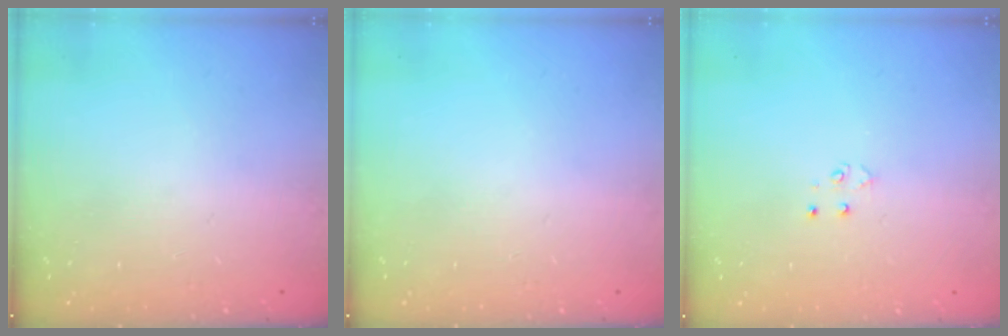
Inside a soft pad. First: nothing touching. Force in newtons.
{"total": 0.0}
{"total": 3.1, "press": 3.1, "slide": 0.6}